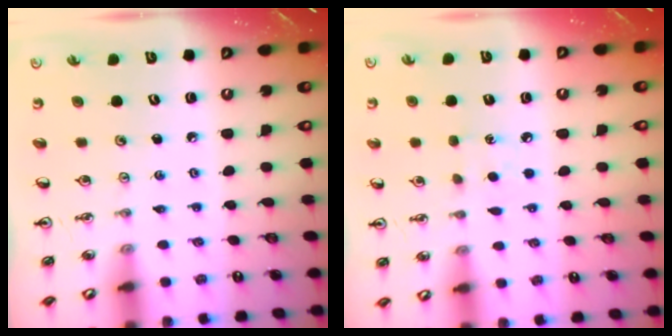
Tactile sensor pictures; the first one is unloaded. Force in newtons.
{"total": 4.8, "press": 4.7, "slide": 0.5}